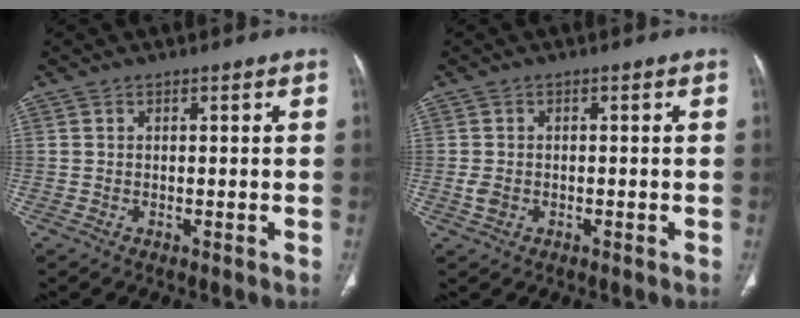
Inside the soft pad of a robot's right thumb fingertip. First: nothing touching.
{"total": 2.0, "force": [-0.5, 1.5, 1.2], "torque": [-0.026, 0.003, -0.009]}